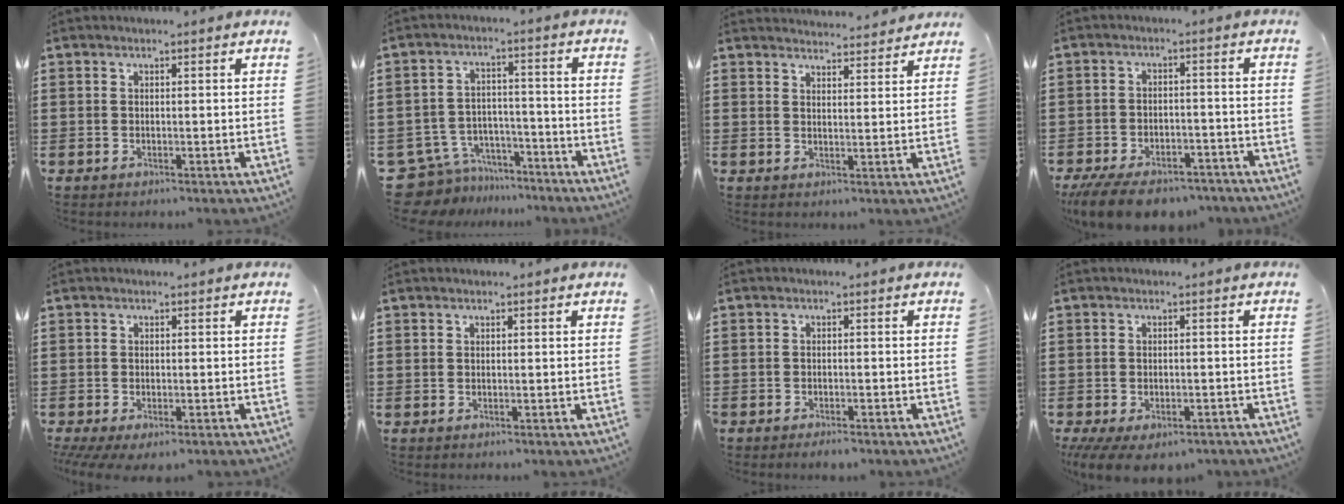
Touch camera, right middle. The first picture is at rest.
{"total": 7.7, "force": [-7.2, 2.7, 0.8], "torque": [-0.044, 0.018, -0.149]}
{"total": 3.1, "force": [3.0, -0.1, -0.5], "torque": [0.000, -0.017, 0.057]}
{"total": 6.5, "force": [-5.9, 1.8, 2.3], "torque": [-0.041, 0.006, -0.112]}
{"total": 1.6, "force": [-1.3, 0.4, 0.8], "torque": [-0.022, -0.006, -0.028]}
{"total": 0.0}
{"total": 1.6, "force": [-1.6, 0.2, 0.3], "torque": [-0.010, -0.001, -0.032]}
{"total": 3.2, "force": [-2.8, 1.0, 1.1], "torque": [-0.034, -0.009, -0.061]}